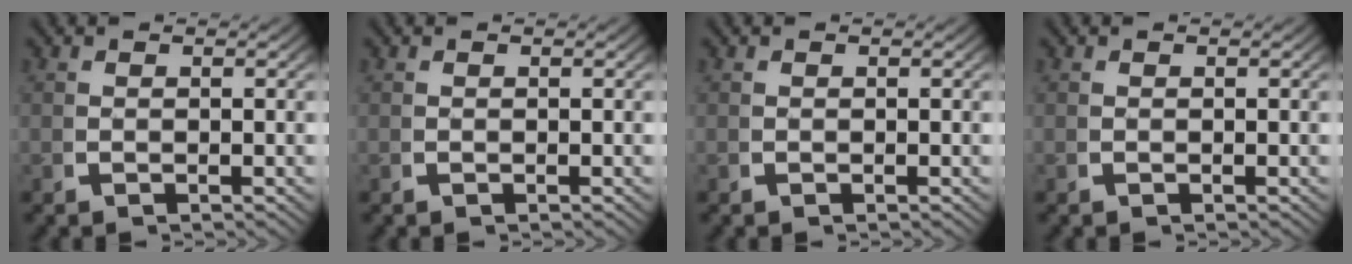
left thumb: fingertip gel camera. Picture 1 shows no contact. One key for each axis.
{"total": 0.0}
{"total": 0.0}
{"total": 0.0}